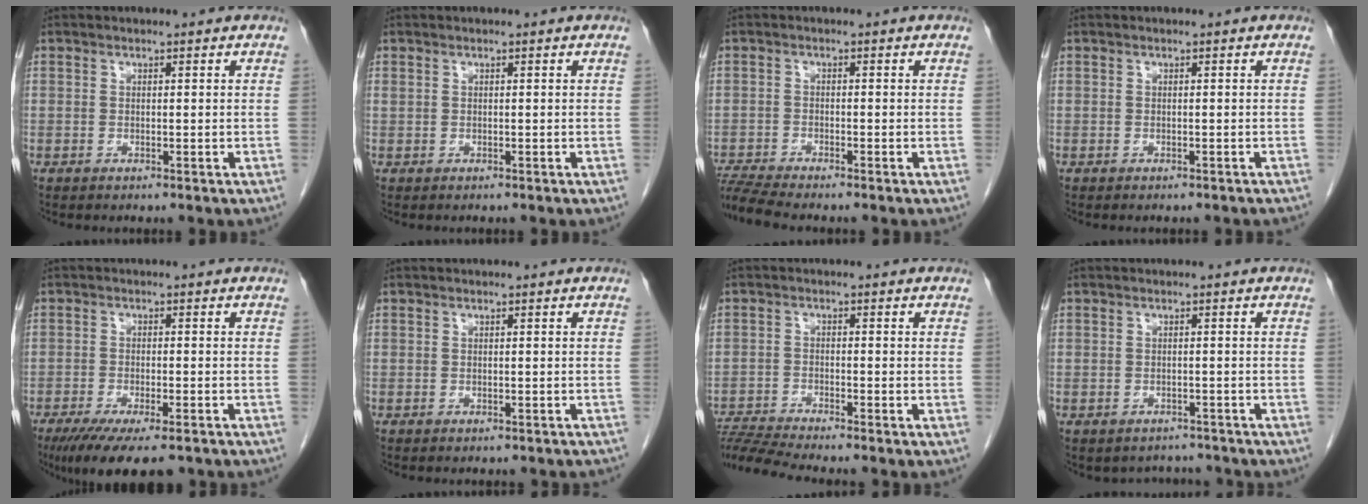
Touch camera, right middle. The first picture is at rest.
{"total": 0.0}
{"total": 4.6, "force": [-4.2, -1.0, 1.4], "torque": [-0.031, -0.018, -0.079]}
{"total": 3.1, "force": [-2.7, 1.1, 1.0], "torque": [-0.019, -0.004, -0.028]}
{"total": 11.4, "force": [-8.4, 2.6, 7.3], "torque": [-0.107, -0.018, -0.127]}
{"total": 3.3, "force": [-2.9, 1.1, 1.1], "torque": [-0.016, -0.005, -0.030]}
{"total": 6.5, "force": [-6.0, -1.7, 1.6], "torque": [-0.034, -0.013, -0.111]}
{"total": 3.3, "force": [-2.8, 1.7, -0.3], "torque": [0.001, 0.012, -0.039]}